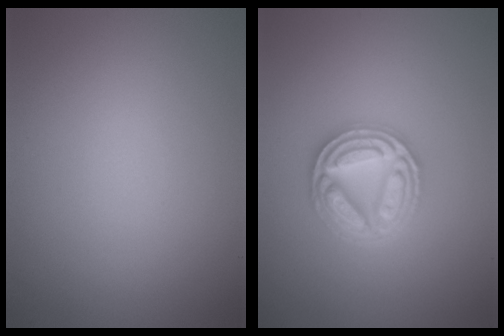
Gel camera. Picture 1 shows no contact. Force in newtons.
{"total": 4.5, "press": 4.4, "slide": 0.7}